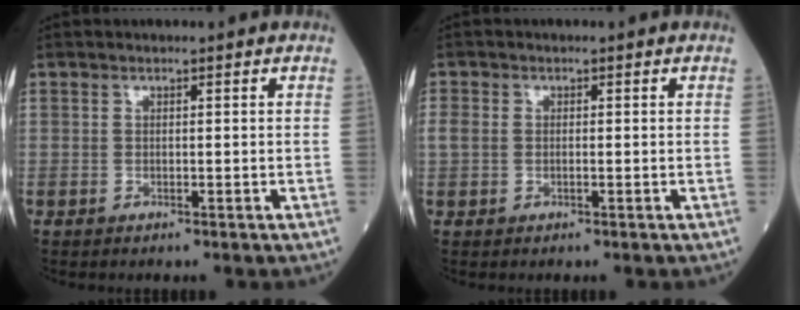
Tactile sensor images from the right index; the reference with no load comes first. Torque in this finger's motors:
{"motor_torque": [0.07, 0.03, 0.07, 0.02]}